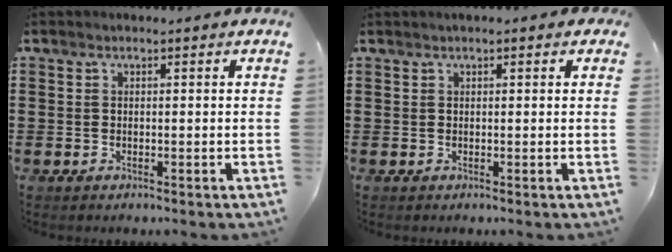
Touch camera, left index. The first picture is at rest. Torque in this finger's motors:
{"motor_torque": [1.11, -1.03, 0.64, 0.13]}